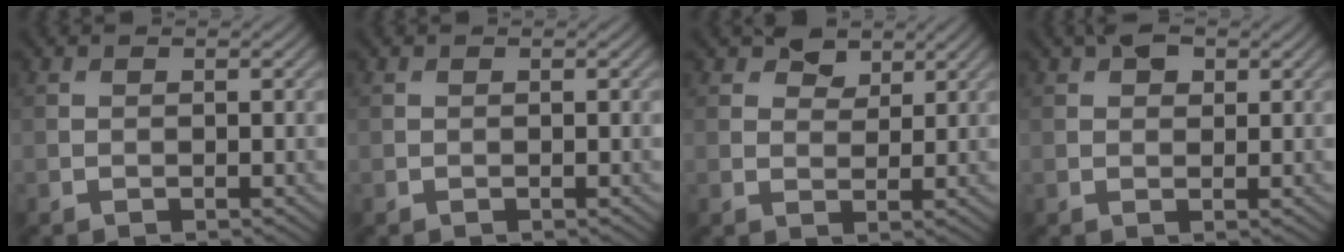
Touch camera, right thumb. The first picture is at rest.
{"total": 0.0}
{"total": 3.3, "force": [2.2, 1.9, 1.4], "torque": [-0.024, -0.001, 0.040]}
{"total": 2.4, "force": [1.3, 1.5, 1.4], "torque": [-0.023, 0.005, 0.020]}